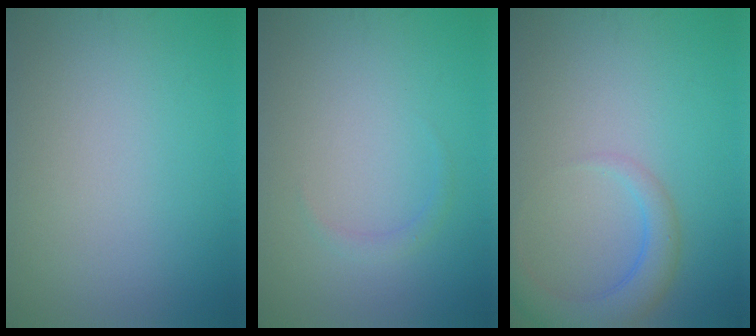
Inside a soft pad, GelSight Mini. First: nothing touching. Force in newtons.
{"total": 0.8, "press": 0.8, "slide": 0.0}
{"total": 3.4, "press": 3.4, "slide": 0.3}